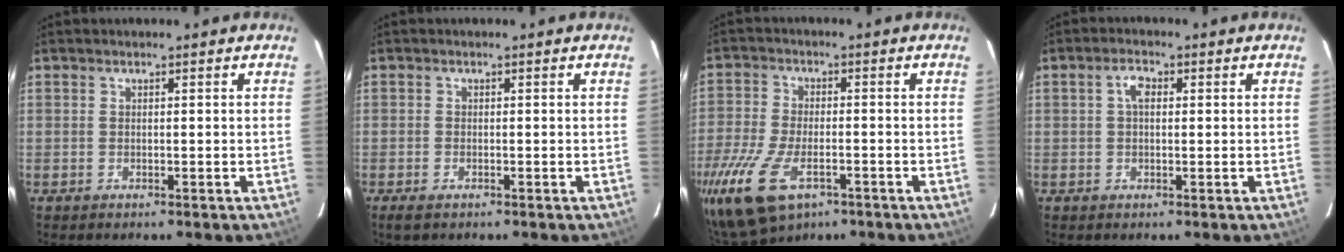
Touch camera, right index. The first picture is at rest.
{"total": 1.8, "force": [-1.3, 0.7, 1.1], "torque": [-0.023, -0.007, -0.026]}
{"total": 15.3, "force": [-8.4, 7.6, 10.3], "torque": [-0.247, -0.041, -0.157]}
{"total": 2.7, "force": [0.5, 1.5, 2.2], "torque": [-0.042, 0.011, 0.009]}